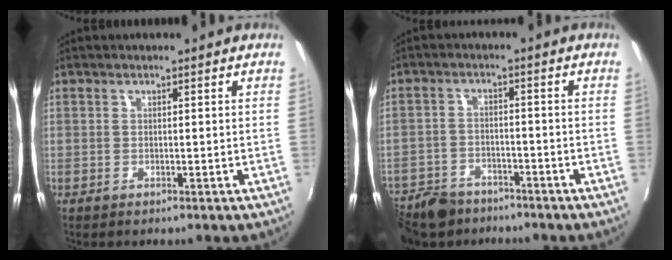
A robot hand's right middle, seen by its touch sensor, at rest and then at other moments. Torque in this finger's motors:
{"motor_torque": [-0.41, -0.78, -0.02, 0.01]}